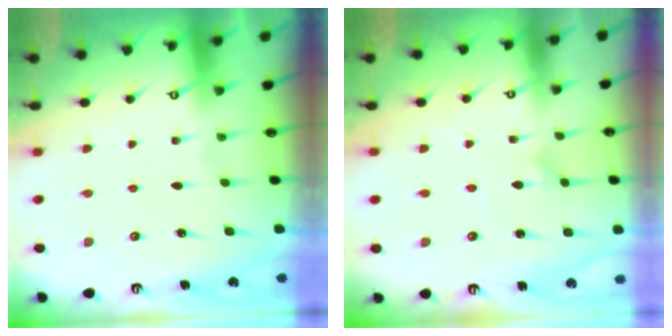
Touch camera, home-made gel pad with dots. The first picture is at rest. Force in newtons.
{"total": 3.5, "press": 3.5, "slide": 0.2}